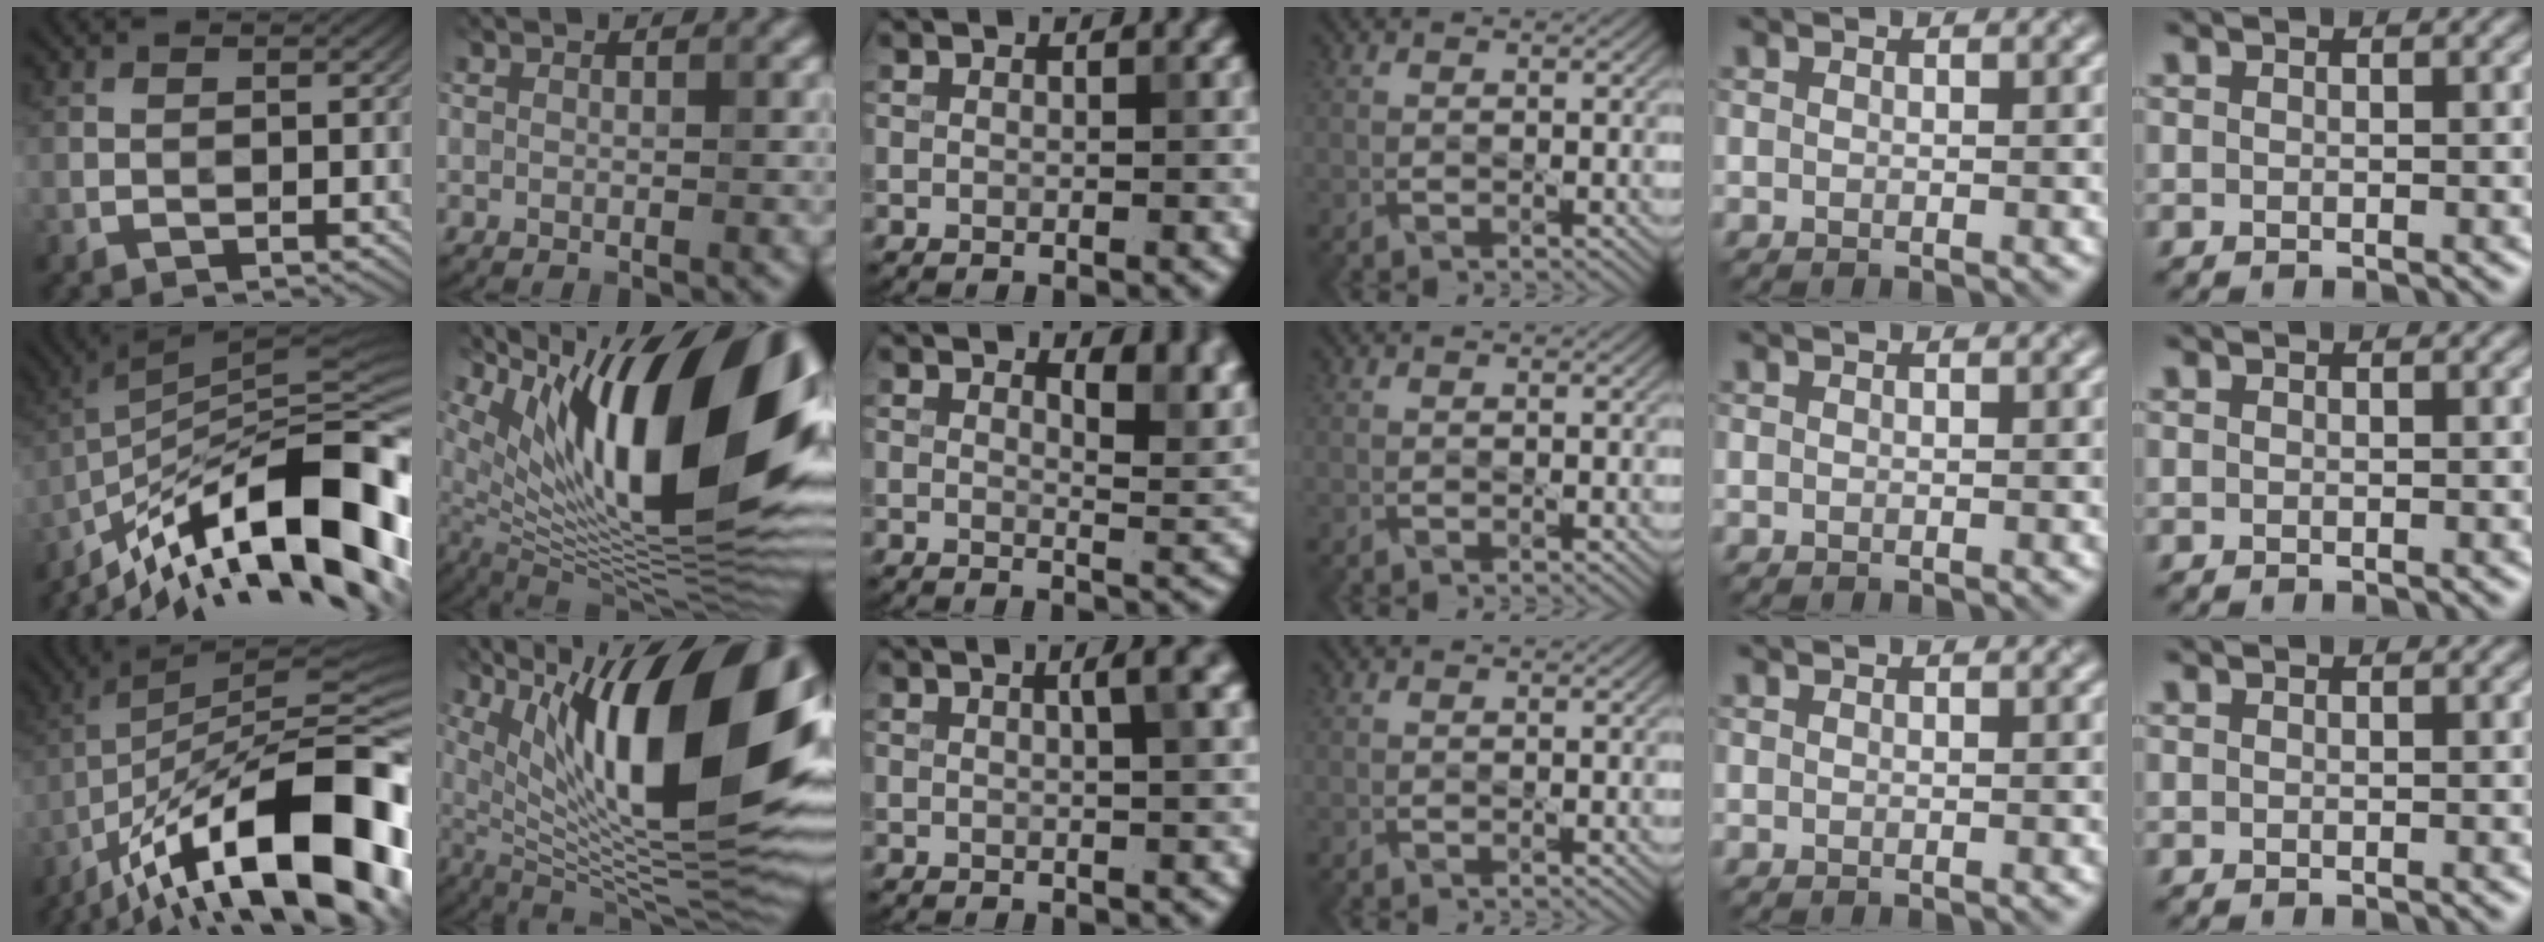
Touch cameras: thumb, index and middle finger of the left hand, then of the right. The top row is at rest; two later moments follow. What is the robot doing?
{"motion": "dispense", "object": "syringe"}